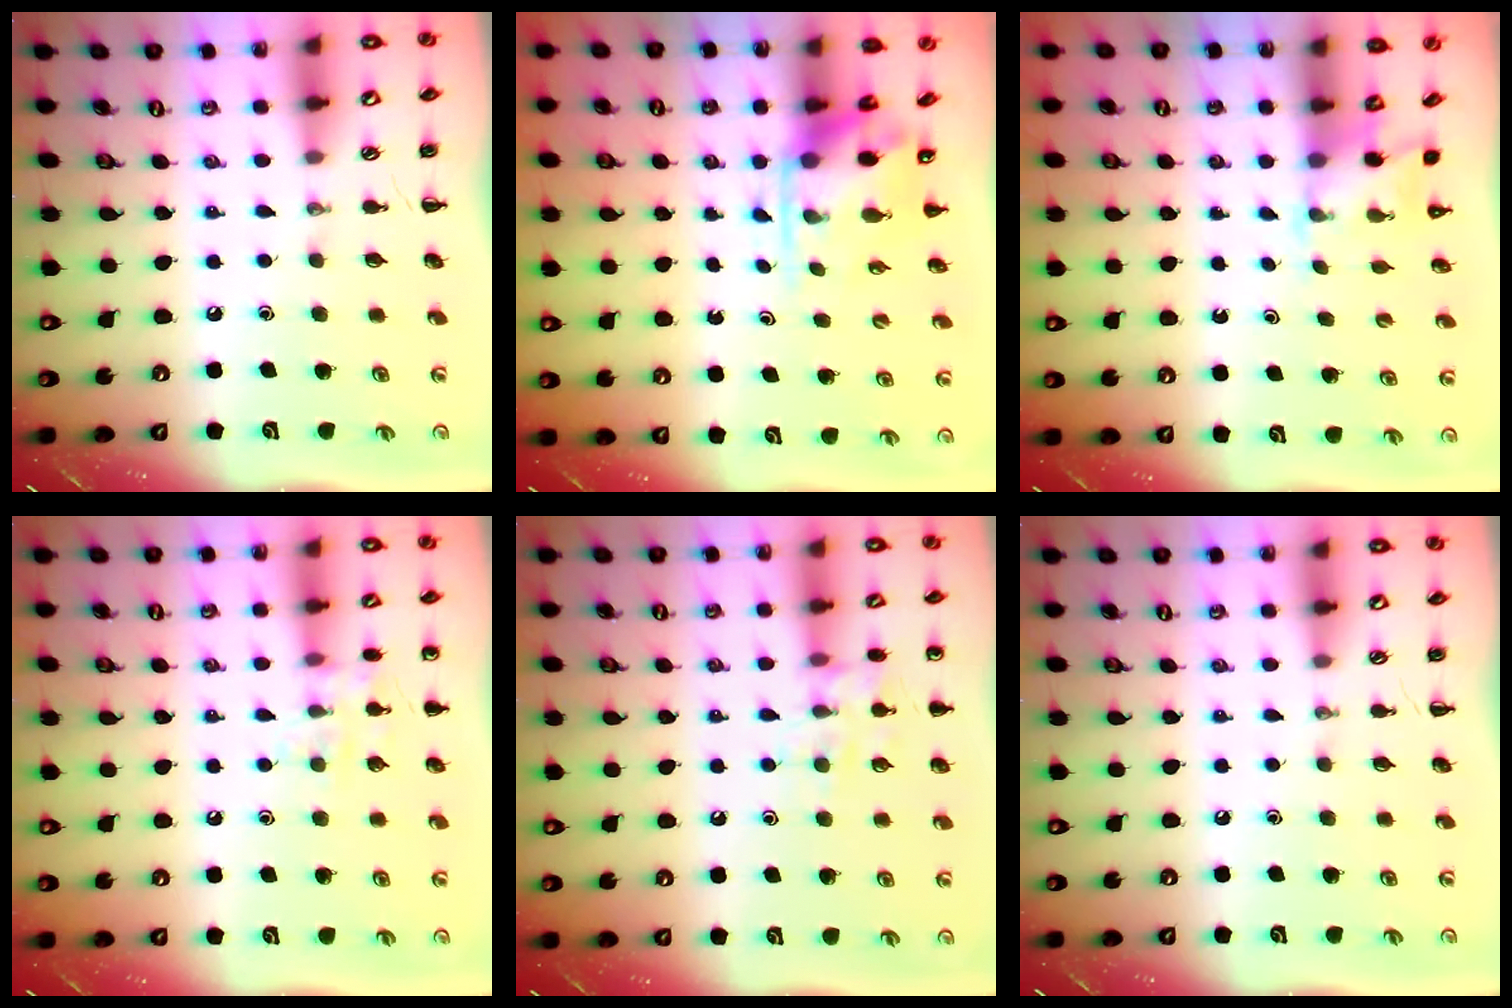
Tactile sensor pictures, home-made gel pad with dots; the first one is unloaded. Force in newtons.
{"total": 3.5, "press": 3.4, "slide": 0.6}
{"total": 1.9, "press": 1.8, "slide": 0.6}
{"total": 7.8, "press": 7.7, "slide": 0.9}
{"total": 9.8, "press": 9.7, "slide": 1.2}
{"total": 0.0}